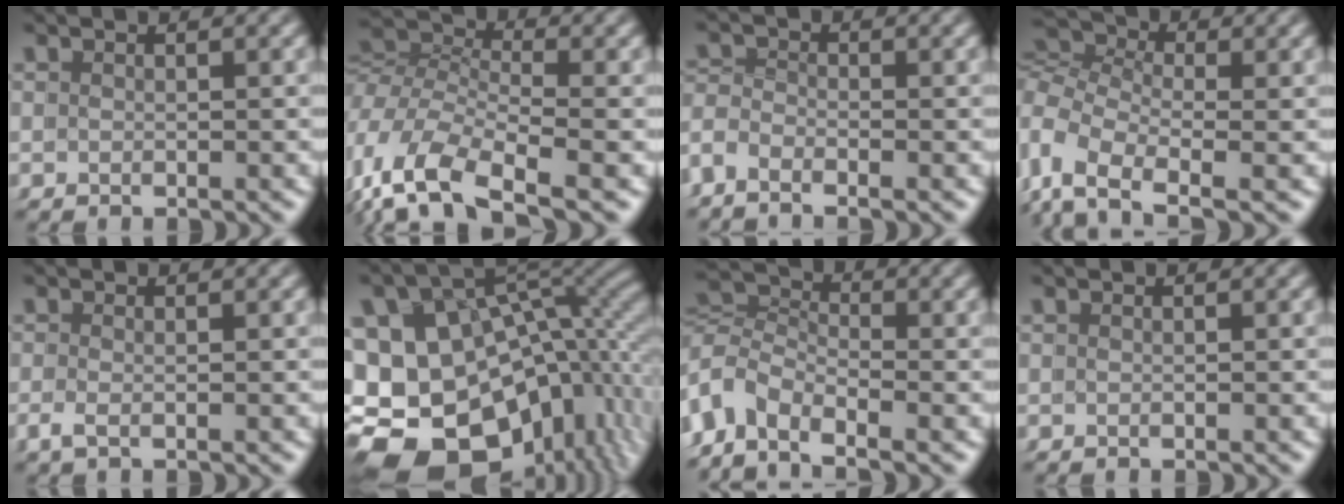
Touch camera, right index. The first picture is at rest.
{"total": 7.1, "force": [-3.0, 4.3, 4.9], "torque": [-0.117, -0.021, -0.044]}
{"total": 2.5, "force": [-2.2, 1.1, 0.2], "torque": [-0.015, -0.011, -0.041]}
{"total": 6.2, "force": [-0.8, 4.5, 4.1], "torque": [-0.102, -0.020, -0.011]}
{"total": 1.2, "force": [-1.0, -0.3, 0.5], "torque": [-0.017, -0.007, -0.016]}
{"total": 23.9, "force": [-6.1, 19.2, 12.9], "torque": [-0.266, -0.100, -0.085]}
{"total": 5.5, "force": [-2.3, 4.3, 2.5], "torque": [-0.071, -0.018, -0.046]}
{"total": 0.0}